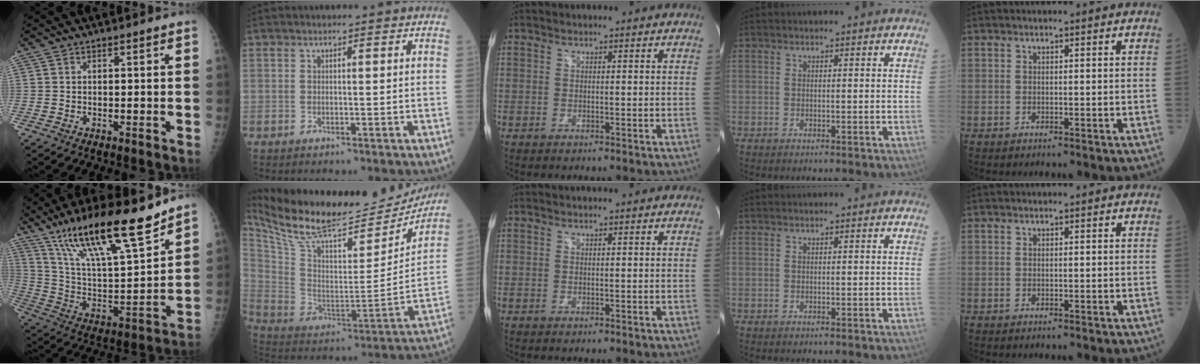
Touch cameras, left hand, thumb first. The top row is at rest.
{"thumb": {"total": 22.2, "force": [15.8, 4.2, 15.0], "torque": [-0.241, -0.065, 0.284]}, "index": {"total": 26.5, "force": [24.1, 5.7, 9.3], "torque": [-0.177, -0.046, 0.363]}}